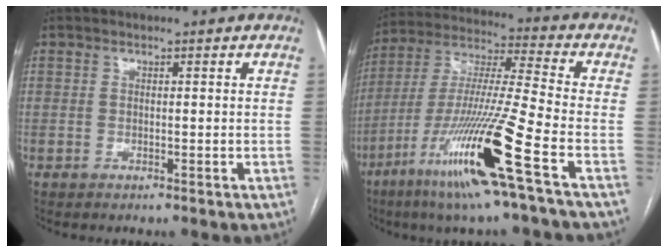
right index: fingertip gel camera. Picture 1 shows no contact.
{"total": 18.8, "force": [-8.9, -1.3, 16.5], "torque": [-0.349, -0.040, -0.172]}